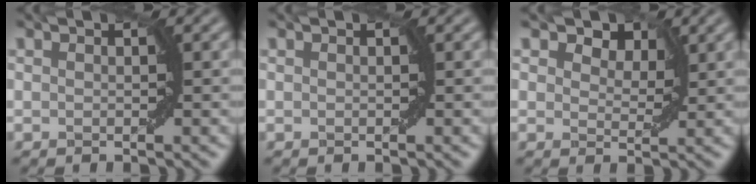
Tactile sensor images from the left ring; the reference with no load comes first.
{"total": 0.0}
{"total": 3.7, "force": [2.3, 2.1, 2.0], "torque": [-0.028, 0.001, 0.027]}